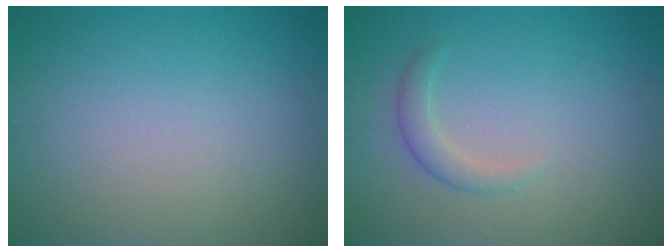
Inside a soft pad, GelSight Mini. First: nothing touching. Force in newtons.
{"total": 1.6, "press": 1.6, "slide": 0.1}